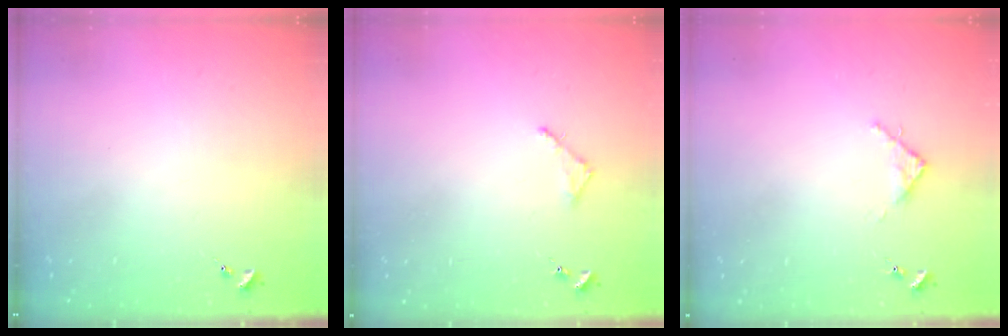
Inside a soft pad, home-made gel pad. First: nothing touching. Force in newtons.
{"total": 2.8, "press": 2.7, "slide": 0.3}
{"total": 3.1, "press": 3.1, "slide": 0.4}